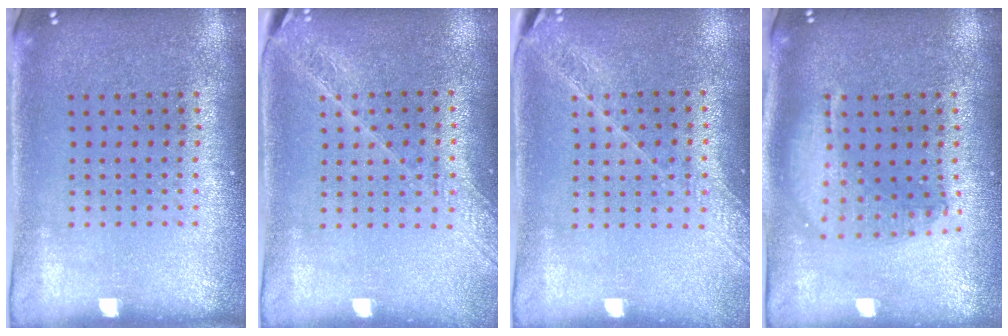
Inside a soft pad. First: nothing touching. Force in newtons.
{"total": 1.6, "press": 1.5, "slide": 0.4}
{"total": 1.6, "press": 1.5, "slide": 0.4}
{"total": 1.6, "press": 1.4, "slide": 0.7}